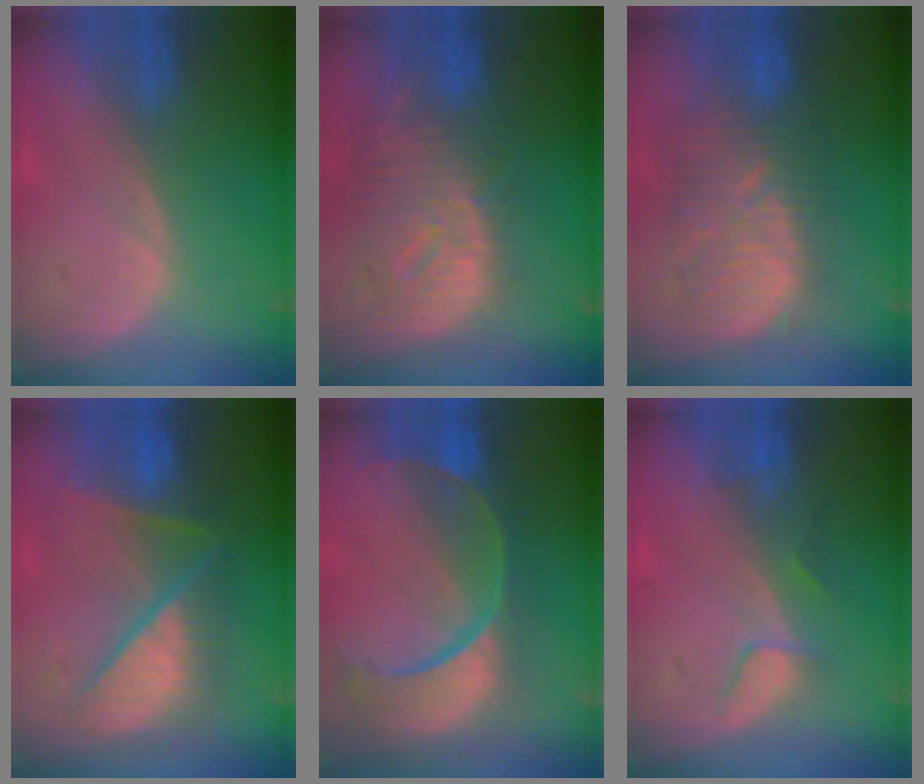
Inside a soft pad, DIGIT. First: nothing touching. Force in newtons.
{"total": 12.3, "press": 10.6, "slide": 6.1}
{"total": 10.6, "press": 10.4, "slide": 2.3}
{"total": 9.9, "press": 9.9, "slide": 1.0}
{"total": 13.6, "press": 10.9, "slide": 8.2}
{"total": 2.8, "press": 2.7, "slide": 0.4}